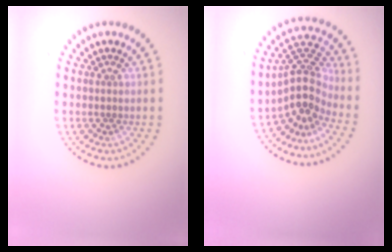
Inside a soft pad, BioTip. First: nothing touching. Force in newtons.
{"total": 4.0, "press": 2.7, "slide": 2.9}